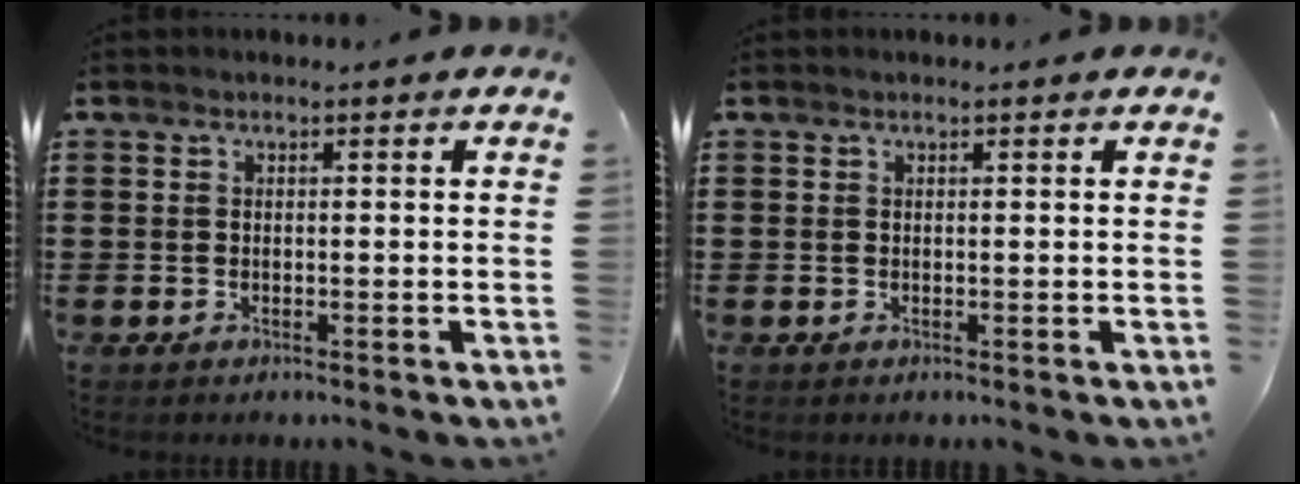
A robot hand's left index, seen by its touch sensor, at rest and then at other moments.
{"total": 0.0}